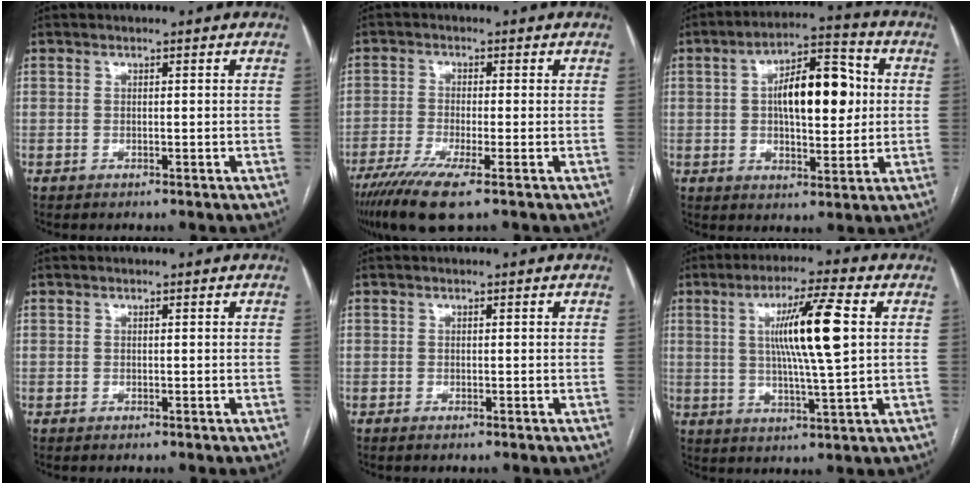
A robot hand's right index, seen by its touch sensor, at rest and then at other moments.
{"total": 7.6, "force": [-4.9, 0.2, 5.8], "torque": [-0.105, -0.021, -0.087]}
{"total": 12.7, "force": [1.7, 4.9, 11.6], "torque": [-0.186, 0.026, 0.028]}
{"total": 0.0}
{"total": 0.0}
{"total": 11.3, "force": [2.4, -0.1, 11.1], "torque": [-0.197, 0.000, 0.041]}